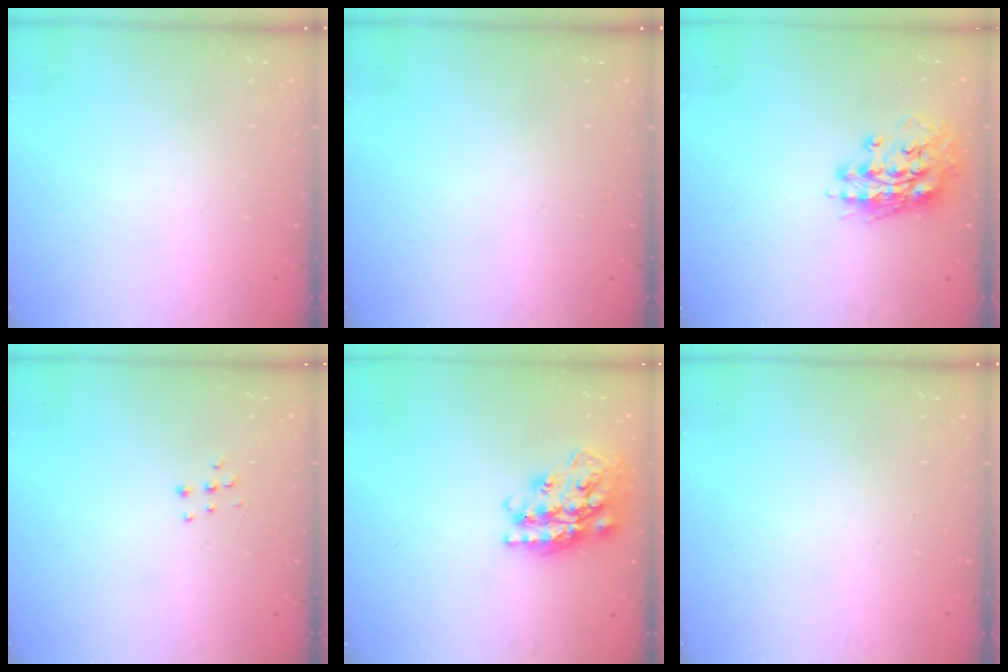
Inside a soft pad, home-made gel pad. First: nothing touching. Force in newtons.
{"total": 0.0}
{"total": 13.2, "press": 13.1, "slide": 1.9}
{"total": 3.7, "press": 3.7, "slide": 0.2}
{"total": 22.6, "press": 22.5, "slide": 1.7}
{"total": 0.0}